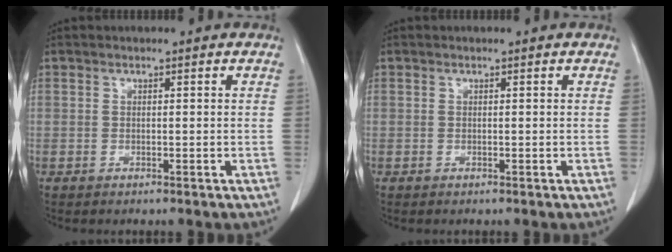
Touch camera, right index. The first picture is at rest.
{"total": 0.0}